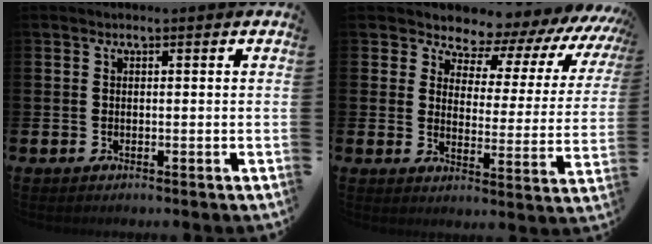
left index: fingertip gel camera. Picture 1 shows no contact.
{"total": 5.9, "force": [5.4, 2.5, 0.5], "torque": [-0.028, -0.062, 0.084]}